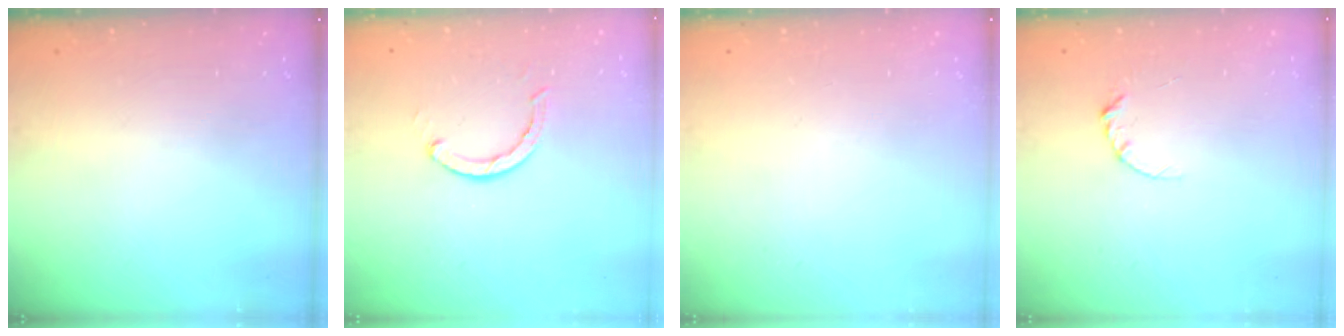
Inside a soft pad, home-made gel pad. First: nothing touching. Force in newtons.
{"total": 2.9, "press": 2.9, "slide": 0.5}
{"total": 0.0}
{"total": 3.4, "press": 3.4, "slide": 0.4}